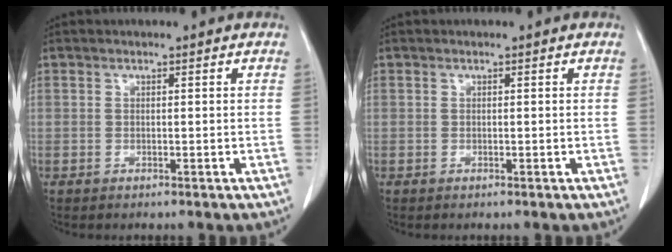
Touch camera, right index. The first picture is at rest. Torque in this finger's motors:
{"motor_torque": [0.03, -0.01, 0.00, 0.00]}